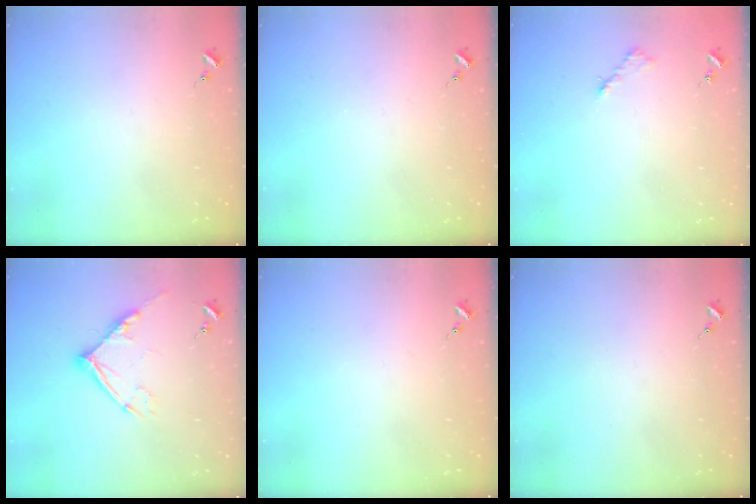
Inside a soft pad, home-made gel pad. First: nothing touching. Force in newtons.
{"total": 0.0}
{"total": 3.1, "press": 3.1, "slide": 0.4}
{"total": 10.7, "press": 10.6, "slide": 1.1}
{"total": 0.0}
{"total": 0.0}